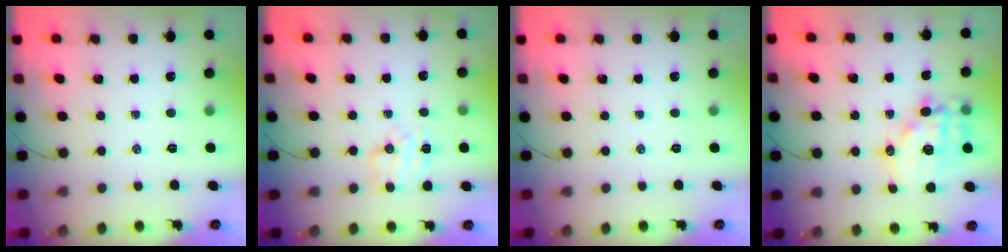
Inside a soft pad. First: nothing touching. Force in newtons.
{"total": 6.0, "press": 5.9, "slide": 1.0}
{"total": 0.0}
{"total": 15.6, "press": 15.2, "slide": 3.8}